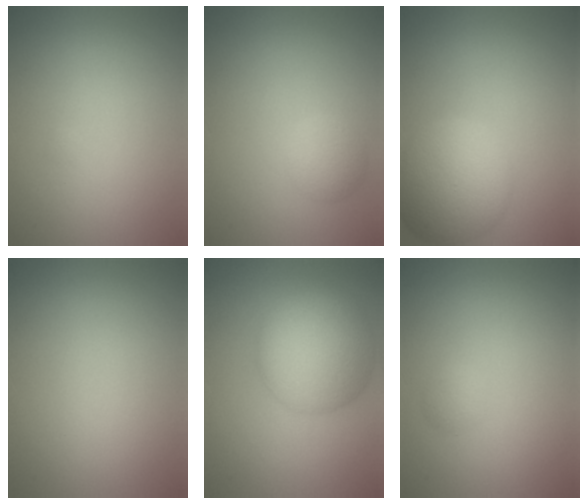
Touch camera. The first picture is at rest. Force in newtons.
{"total": 2.0, "press": 2.0, "slide": 0.0}
{"total": 6.4, "press": 6.4, "slide": 0.3}
{"total": 0.0}
{"total": 8.2, "press": 8.2, "slide": 0.4}
{"total": 0.8, "press": 0.8, "slide": 0.0}